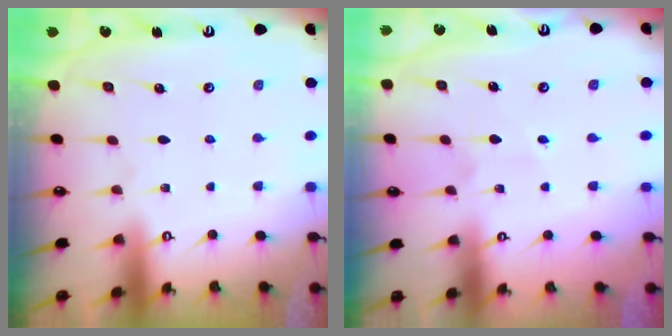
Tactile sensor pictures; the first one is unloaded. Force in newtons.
{"total": 3.5, "press": 3.3, "slide": 1.1}